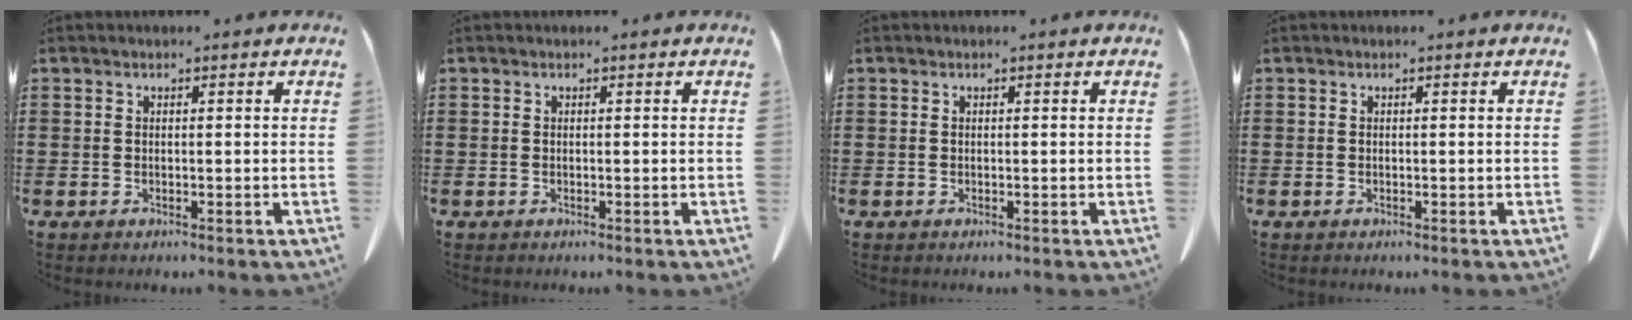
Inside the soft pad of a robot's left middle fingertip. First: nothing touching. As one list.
[{"total": 0.0}, {"total": 0.0}, {"total": 0.0}]